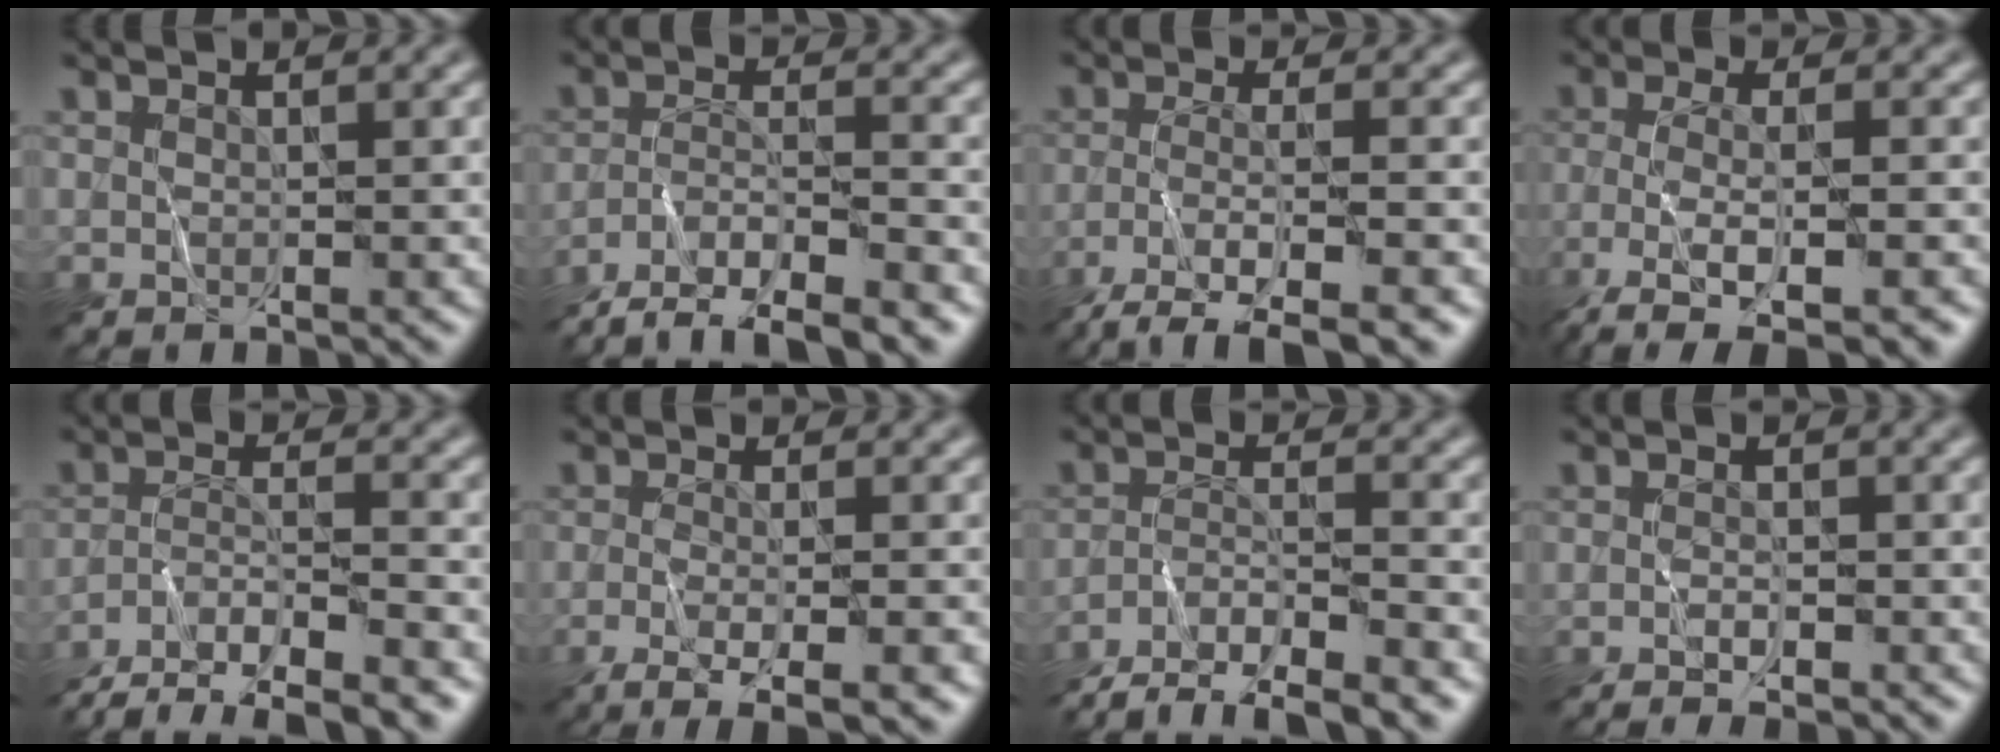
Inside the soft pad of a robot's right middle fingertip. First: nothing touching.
{"total": 8.5, "force": [-7.0, 1.9, 4.4], "torque": [-0.066, -0.013, -0.118]}
{"total": 6.7, "force": [-4.6, 1.2, 4.6], "torque": [-0.074, 0.001, -0.088]}
{"total": 6.9, "force": [-4.4, 1.7, 5.0], "torque": [-0.089, -0.003, -0.085]}
{"total": 8.0, "force": [-6.8, 1.8, 3.8], "torque": [-0.059, -0.015, -0.111]}
{"total": 6.6, "force": [-3.1, 1.7, 5.5], "torque": [-0.078, -0.010, -0.047]}
{"total": 7.7, "force": [-6.7, 1.5, 3.6], "torque": [-0.054, -0.011, -0.112]}
{"total": 2.5, "force": [-1.8, 0.8, 1.6], "torque": [-0.014, 0.002, -0.019]}